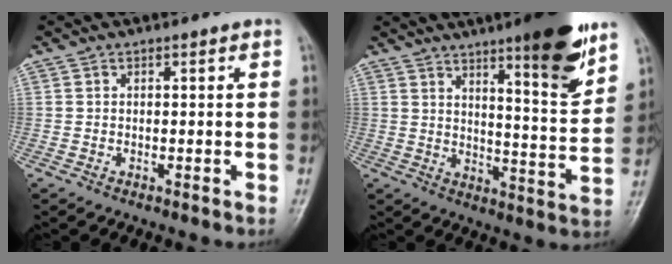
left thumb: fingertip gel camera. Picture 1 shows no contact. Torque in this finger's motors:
{"motor_torque": [2.66, 1.08, 1.55, -1.23, 0.29]}